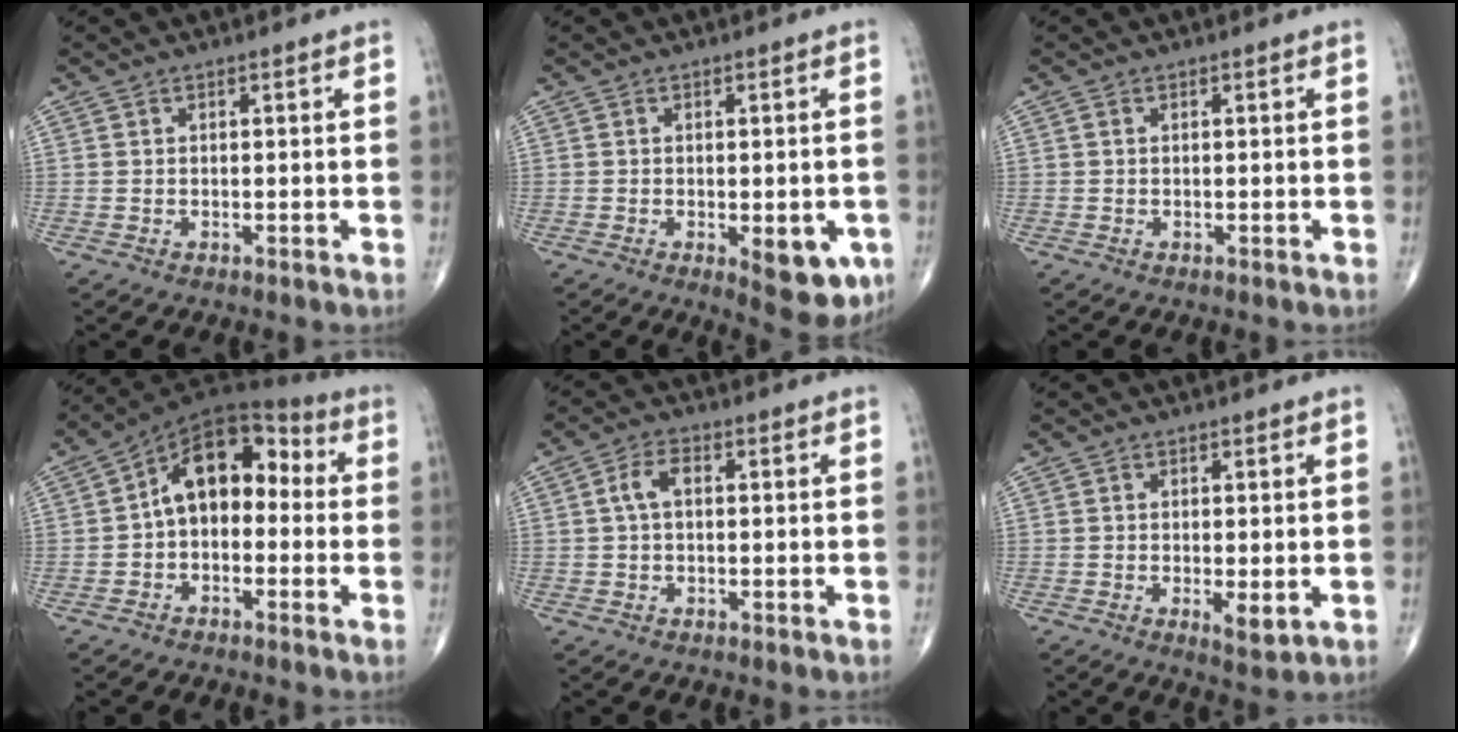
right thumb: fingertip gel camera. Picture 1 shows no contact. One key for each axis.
{"total": 8.9, "fx": -2.8, "fy": 3.7, "fz": 7.6, "tx": -0.072, "ty": -0.011, "tz": -0.026}
{"total": 0.0}
{"total": 12.9, "fx": 0.1, "fy": 8.3, "fz": 9.8, "tx": -0.116, "ty": 0.049, "tz": -0.018}
{"total": 3.8, "fx": 0.5, "fy": 2.1, "fz": 3.2, "tx": -0.064, "ty": 0.012, "tz": 0.006}
{"total": 3.2, "fx": -0.5, "fy": 1.1, "fz": 3.0, "tx": -0.048, "ty": -0.012, "tz": -0.006}